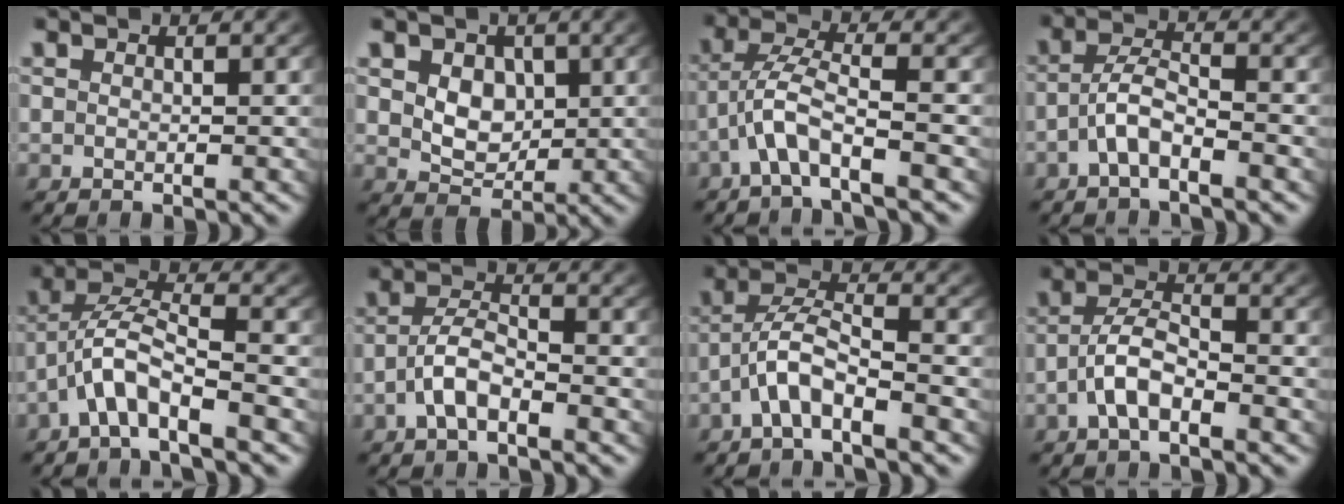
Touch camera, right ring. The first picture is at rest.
{"total": 4.4, "force": [1.1, 3.5, 2.5], "torque": [-0.046, -0.020, 0.032]}
{"total": 3.4, "force": [-1.2, 0.9, 3.0], "torque": [-0.081, -0.011, -0.018]}
{"total": 3.2, "force": [-2.0, 1.3, 2.2], "torque": [-0.040, -0.004, -0.037]}
{"total": 5.4, "force": [-0.7, 3.4, 4.1], "torque": [-0.094, -0.007, -0.023]}
{"total": 3.3, "force": [-2.0, 1.4, 2.2], "torque": [-0.038, -0.004, -0.037]}
{"total": 4.2, "force": [-1.3, 2.4, 3.2], "torque": [-0.070, -0.008, -0.028]}
{"total": 3.7, "force": [-2.0, 1.8, 2.5], "torque": [-0.047, -0.007, -0.036]}